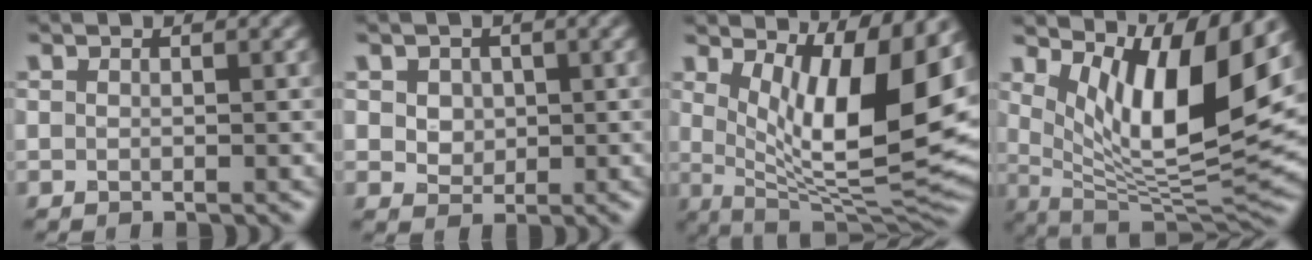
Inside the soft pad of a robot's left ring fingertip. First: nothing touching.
{"total": 3.1, "force": [1.1, 2.5, 1.5], "torque": [-0.035, 0.006, 0.023]}
{"total": 12.4, "force": [4.0, 3.9, 11.1], "torque": [-0.151, -0.020, 0.074]}
{"total": 10.8, "force": [4.8, 3.1, 9.2], "torque": [-0.151, -0.015, 0.093]}